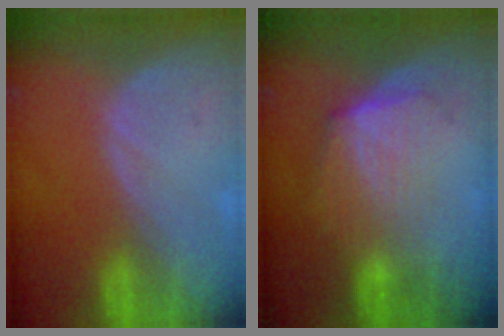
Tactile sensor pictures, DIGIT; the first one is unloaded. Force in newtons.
{"total": 7.3, "press": 6.6, "slide": 3.2}